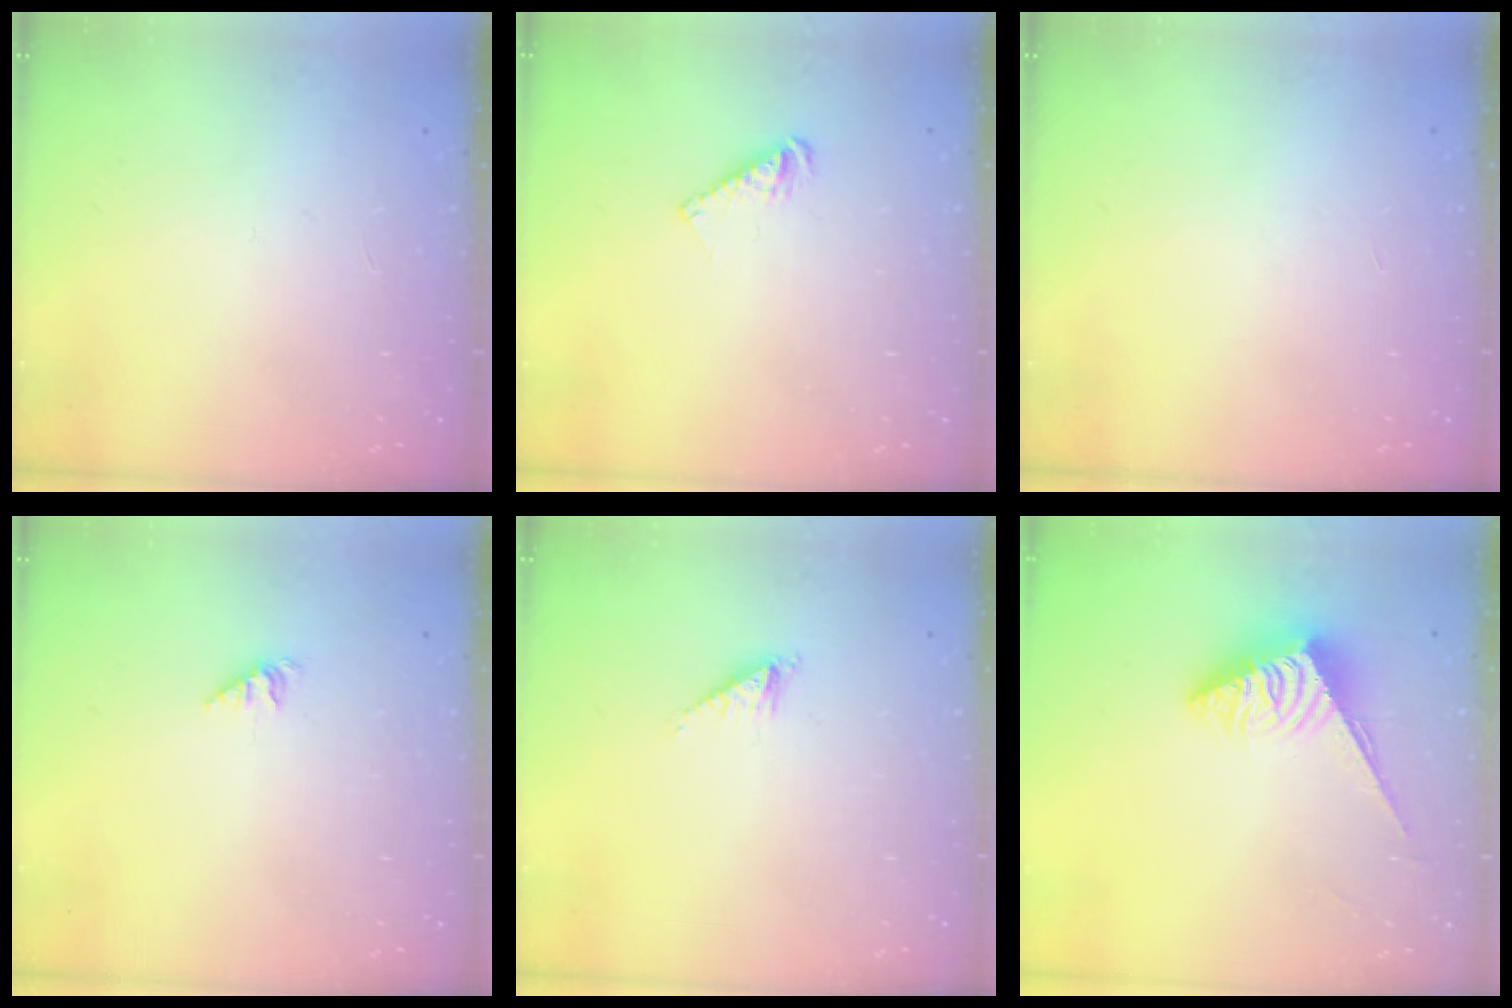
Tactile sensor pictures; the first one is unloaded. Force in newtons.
{"total": 4.5, "press": 4.4, "slide": 0.2}
{"total": 0.0}
{"total": 1.9, "press": 1.9, "slide": 0.4}
{"total": 2.2, "press": 2.2, "slide": 0.3}
{"total": 4.0, "press": 3.9, "slide": 0.5}